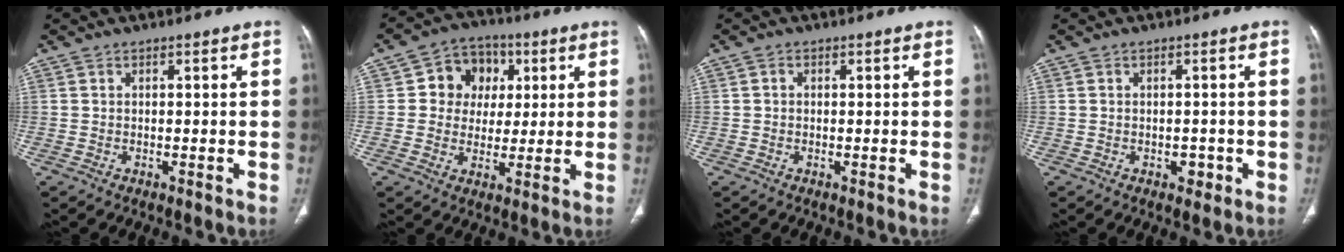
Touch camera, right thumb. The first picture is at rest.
{"total": 9.7, "force": [2.2, 8.5, 4.0], "torque": [-0.011, 0.003, 0.029]}
{"total": 0.6, "force": [0.0, 0.5, 0.3], "torque": [-0.002, 0.002, -0.001]}
{"total": 2.0, "force": [-0.7, 1.5, 1.1], "torque": [-0.006, 0.003, -0.006]}